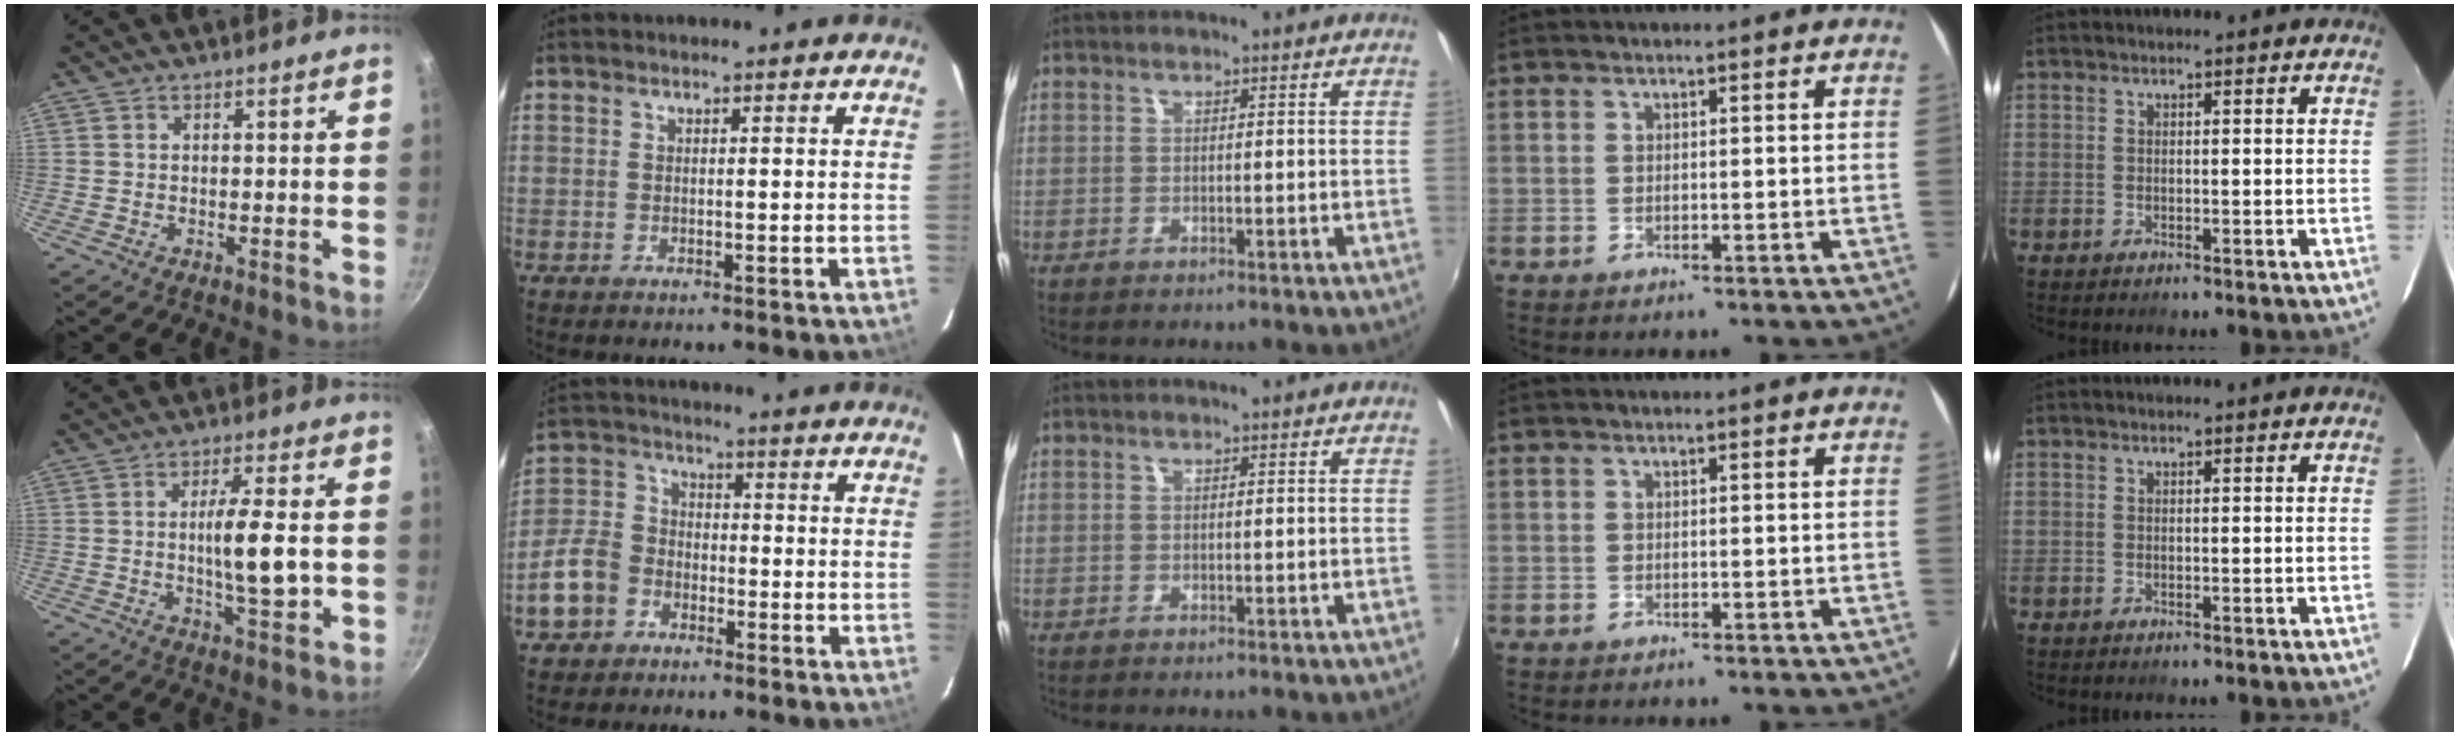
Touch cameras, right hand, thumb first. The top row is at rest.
{"thumb": {"total": 8.9, "force": [-0.6, 2.0, 8.7], "torque": [-0.145, 0.003, -0.011]}, "index": {"total": 9.3, "force": [-4.5, 7.3, 3.6], "torque": [-0.087, 0.028, -0.084]}}